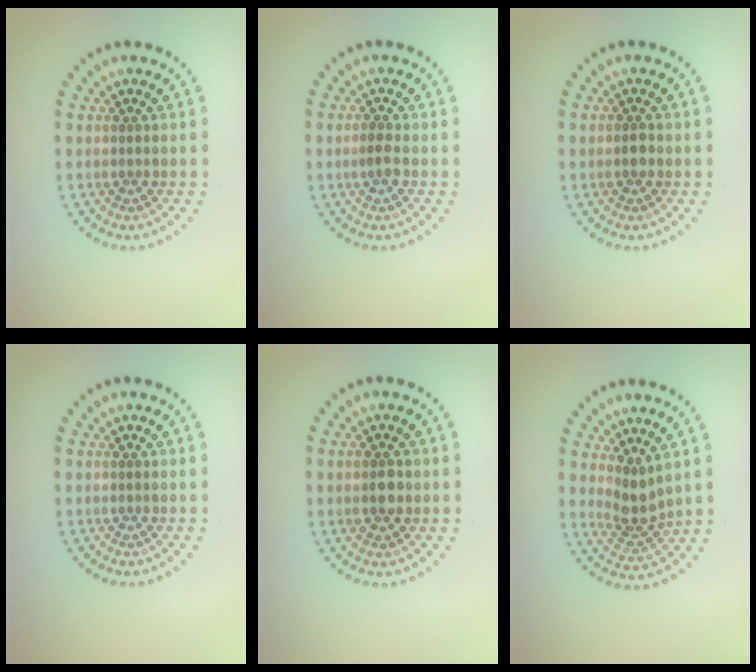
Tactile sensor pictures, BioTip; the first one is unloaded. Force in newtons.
{"total": 1.2, "press": 1.1, "slide": 0.4}
{"total": 1.1, "press": 1.1, "slide": 0.3}
{"total": 0.0}
{"total": 2.6, "press": 2.6, "slide": 0.3}
{"total": 2.7, "press": 2.0, "slide": 1.8}